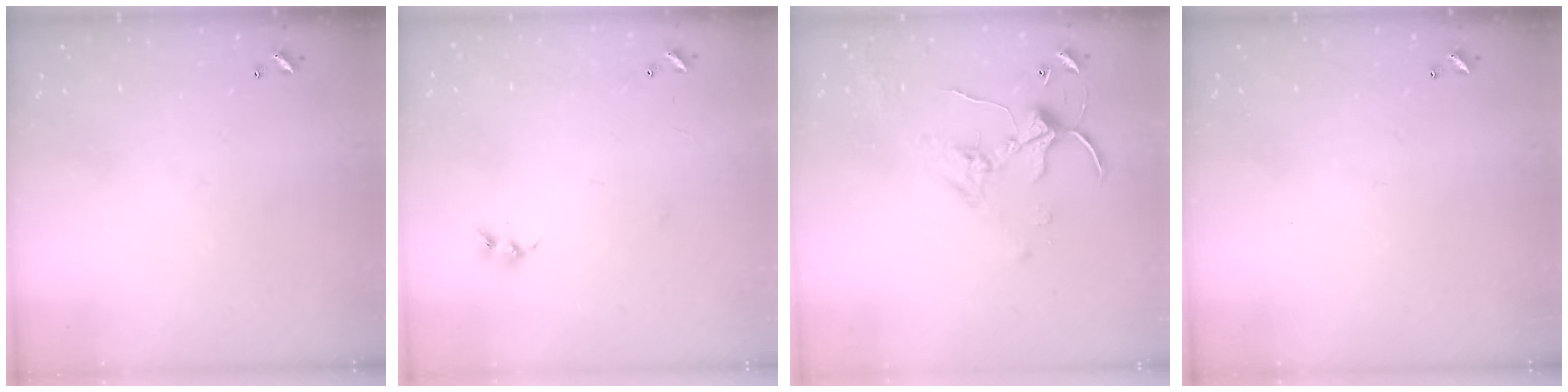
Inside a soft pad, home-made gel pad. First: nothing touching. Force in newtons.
{"total": 6.3, "press": 6.2, "slide": 0.7}
{"total": 1.5, "press": 1.5, "slide": 0.3}
{"total": 0.0}